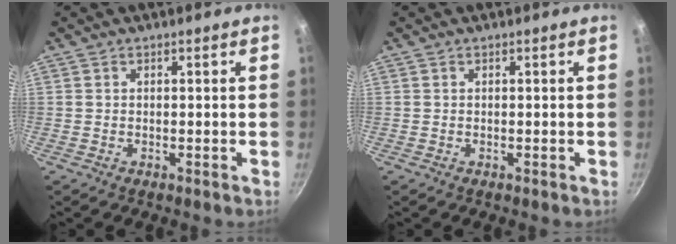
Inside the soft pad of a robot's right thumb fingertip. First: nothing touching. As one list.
[{"total": 0.0}]